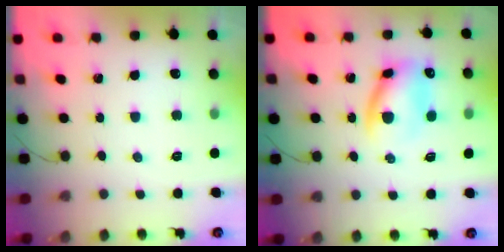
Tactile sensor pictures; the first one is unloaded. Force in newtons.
{"total": 11.3, "press": 11.0, "slide": 2.4}